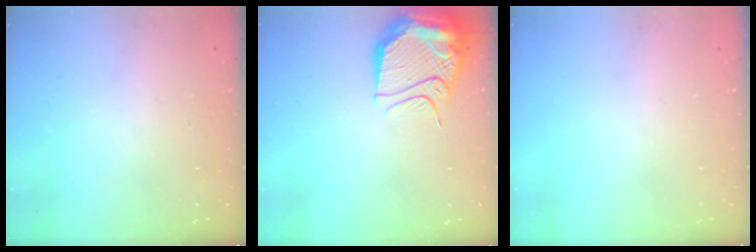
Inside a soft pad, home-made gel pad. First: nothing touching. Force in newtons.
{"total": 14.2, "press": 14.2, "slide": 1.4}
{"total": 0.0}